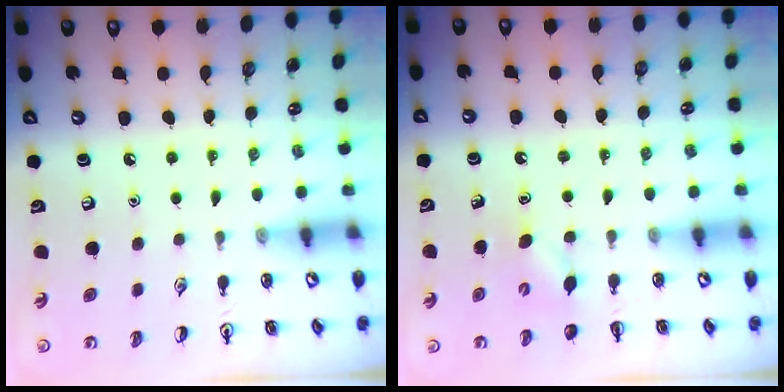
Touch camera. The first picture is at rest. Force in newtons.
{"total": 3.5, "press": 3.3, "slide": 1.1}